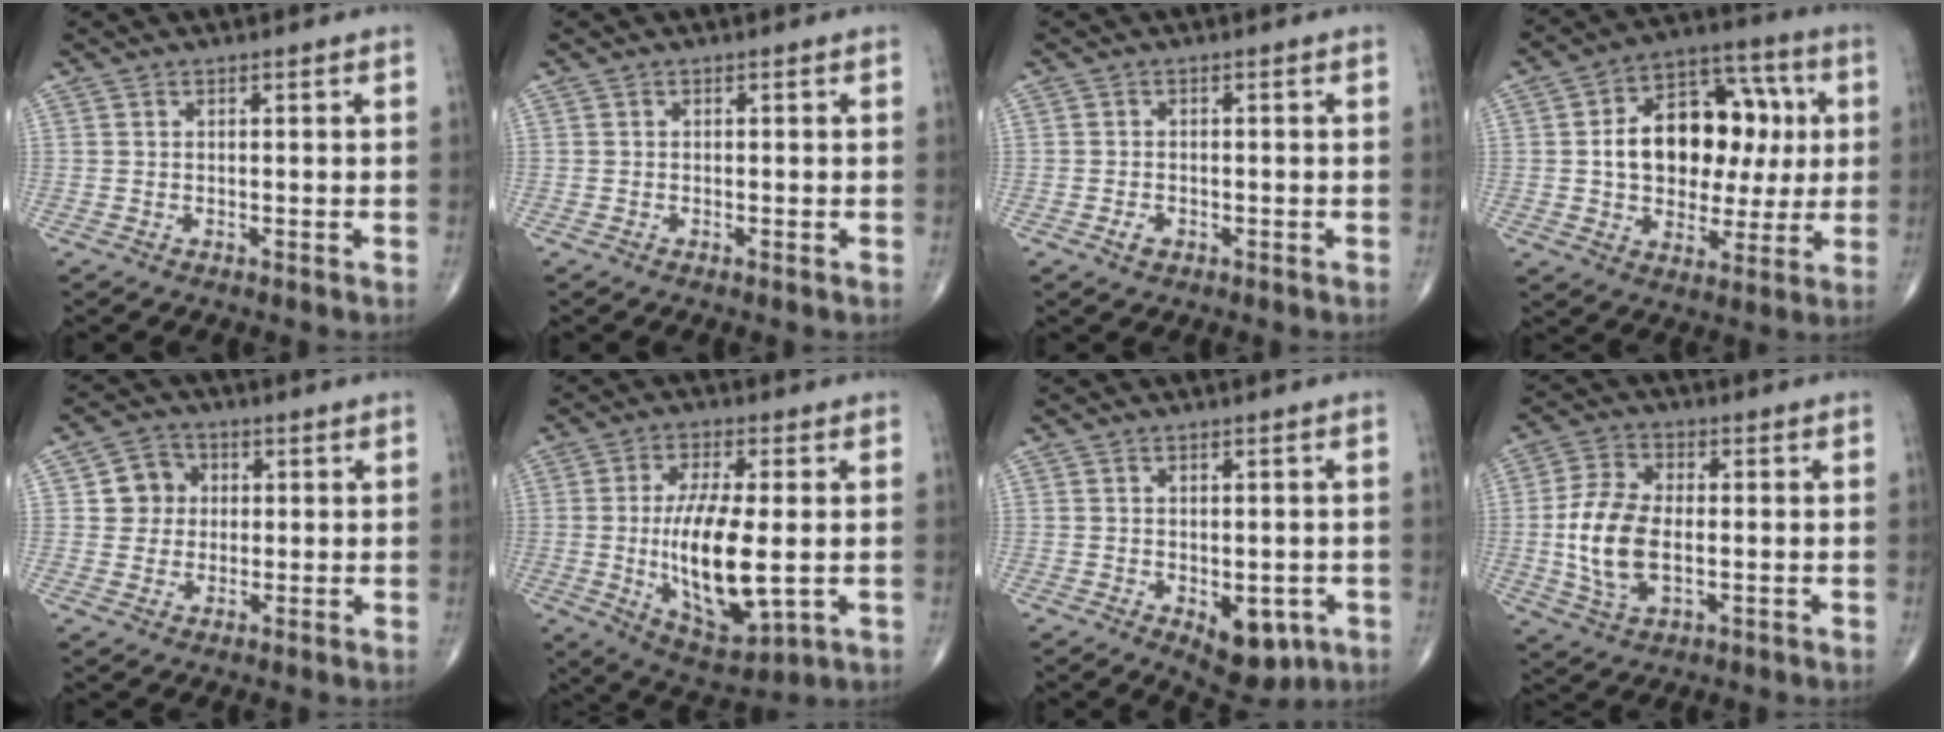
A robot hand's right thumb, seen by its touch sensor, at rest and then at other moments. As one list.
[{"total": 0.0}, {"total": 1.8, "force": [-0.8, 1.2, 1.1], "torque": [-0.017, 0.004, -0.013]}, {"total": 19.6, "force": [2.0, 13.3, 14.3], "torque": [-0.174, 0.029, 0.034]}, {"total": 5.8, "force": [0.9, 5.5, 1.8], "torque": [0.004, 0.005, 0.008]}, {"total": 16.2, "force": [-1.1, 5.9, 15.0], "torque": [-0.268, -0.016, -0.006]}, {"total": 11.0, "force": [-3.7, 6.1, 8.5], "torque": [-0.079, 0.002, -0.035]}, {"total": 12.0, "force": [-1.0, 6.5, 10.1], "torque": [-0.206, 0.003, -0.019]}]